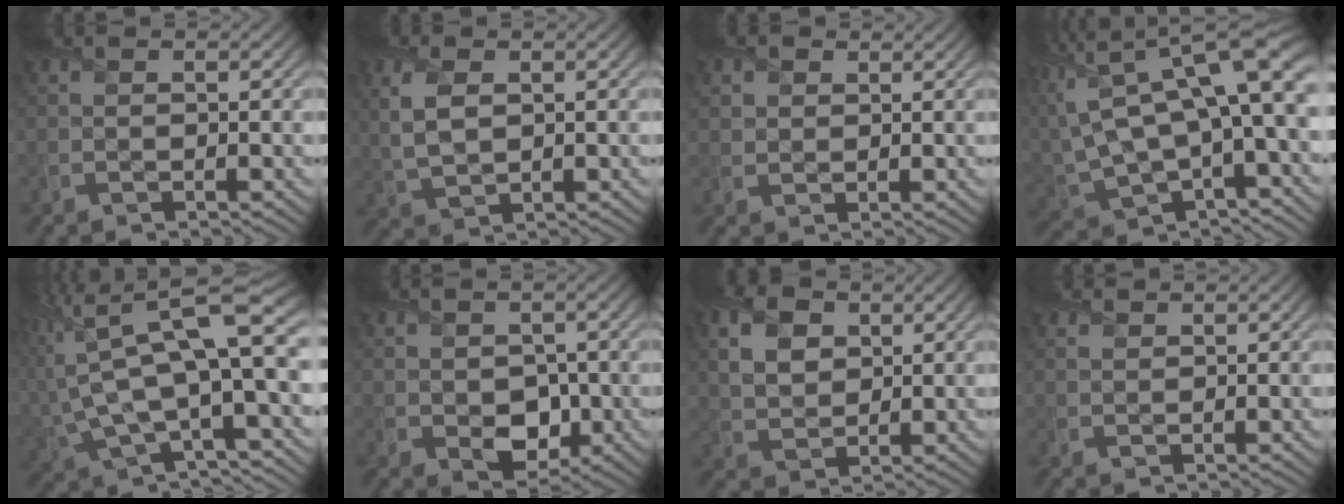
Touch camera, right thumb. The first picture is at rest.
{"total": 4.9, "force": [1.2, 2.9, 3.8], "torque": [-0.103, 0.002, 0.027]}
{"total": 2.5, "force": [1.4, 1.9, 0.7], "torque": [-0.028, -0.002, 0.028]}
{"total": 15.7, "force": [3.5, 7.8, 13.1], "torque": [-0.285, -0.022, 0.084]}
{"total": 14.3, "force": [1.3, 6.3, 12.8], "torque": [-0.274, -0.007, 0.030]}
{"total": 4.7, "force": [-0.7, 3.4, 3.1], "torque": [-0.065, -0.019, -0.003]}
{"total": 6.0, "force": [2.3, 4.1, 3.6], "torque": [-0.091, 0.005, 0.042]}
{"total": 1.4, "force": [1.1, 0.8, 0.4], "torque": [-0.014, 0.002, 0.026]}